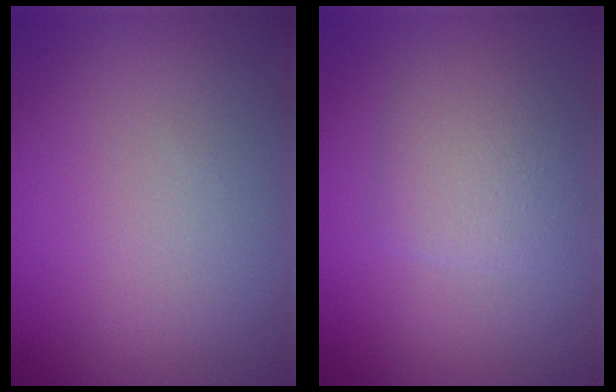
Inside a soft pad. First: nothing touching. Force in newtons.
{"total": 2.9, "press": 2.9, "slide": 0.0}